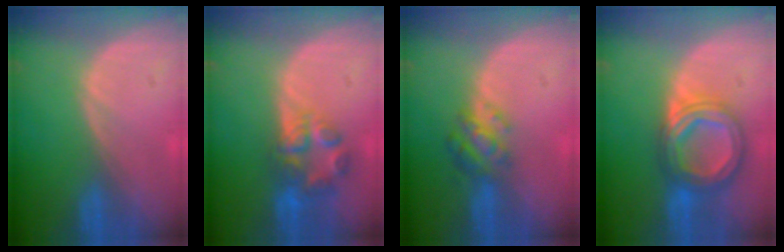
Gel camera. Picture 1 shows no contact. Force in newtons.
{"total": 7.0, "press": 6.1, "slide": 3.5}
{"total": 4.8, "press": 4.5, "slide": 1.7}
{"total": 8.6, "press": 8.6, "slide": 0.7}